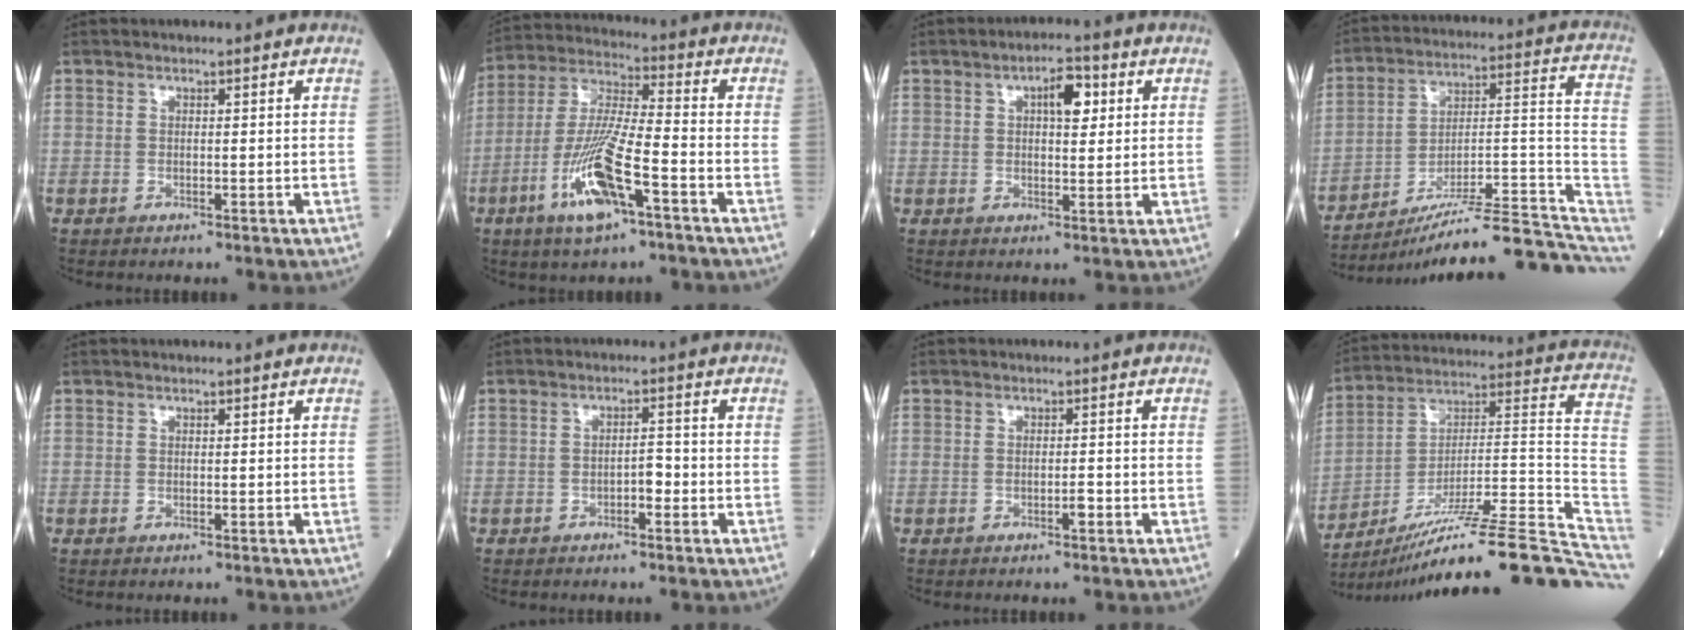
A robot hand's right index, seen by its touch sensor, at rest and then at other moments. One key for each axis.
{"total": 13.3, "fx": -5.9, "fy": 1.9, "fz": 11.8, "tx": -0.245, "ty": -0.009, "tz": -0.111}
{"total": 5.1, "fx": 1.8, "fy": 1.9, "fz": 4.3, "tx": -0.066, "ty": 0.010, "tz": 0.025}
{"total": 20.7, "fx": -17.8, "fy": 1.9, "fz": 10.4, "tx": -0.089, "ty": 0.041, "tz": -0.266}
{"total": 0.0}
{"total": 2.1, "fx": -0.9, "fy": 0.7, "fz": 1.7, "tx": -0.023, "ty": 0.005, "tz": -0.016}
{"total": 1.0, "fx": -0.6, "fy": 0.1, "fz": 0.8, "tx": -0.016, "ty": 0.001, "tz": -0.010}
{"total": 27.2, "fx": -20.6, "fy": 1.7, "fz": 17.7, "tx": -0.169, "ty": 0.037, "tz": -0.317}